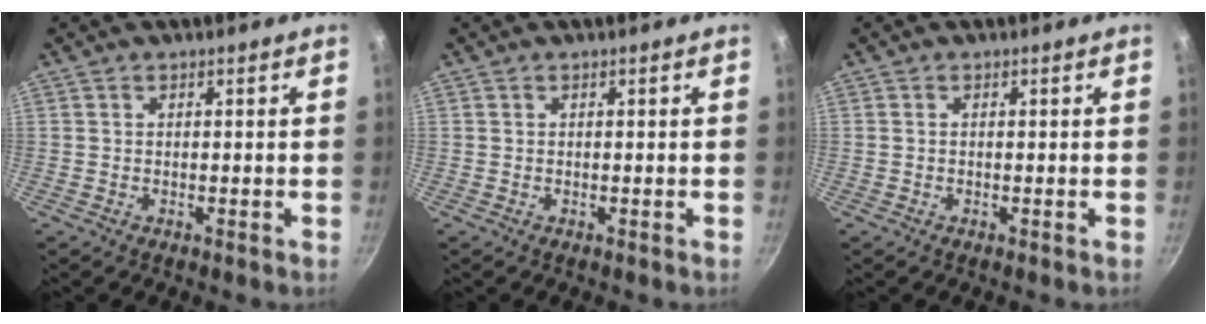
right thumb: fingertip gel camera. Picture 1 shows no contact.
{"total": 0.0}
{"total": 0.0}